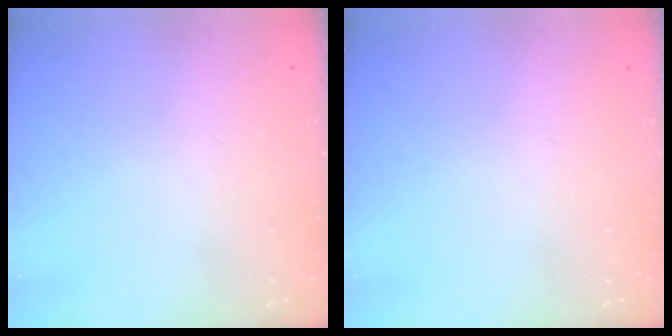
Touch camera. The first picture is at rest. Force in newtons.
{"total": 0.0}